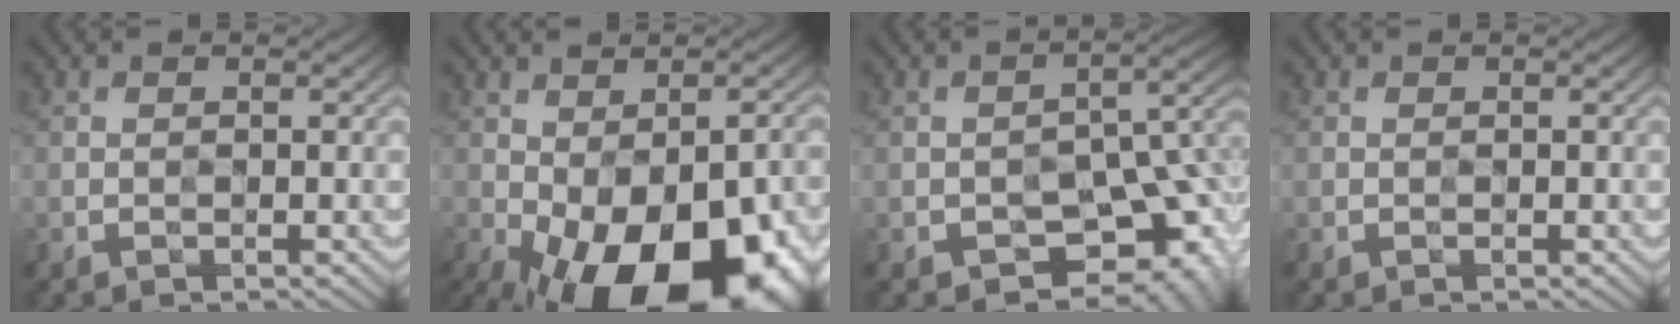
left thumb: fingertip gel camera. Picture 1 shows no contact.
{"total": 21.2, "force": [-10.1, 11.8, 14.5], "torque": [-0.201, -0.061, -0.102]}
{"total": 9.9, "force": [-5.1, 5.4, 6.6], "torque": [-0.069, -0.014, -0.072]}
{"total": 0.0}